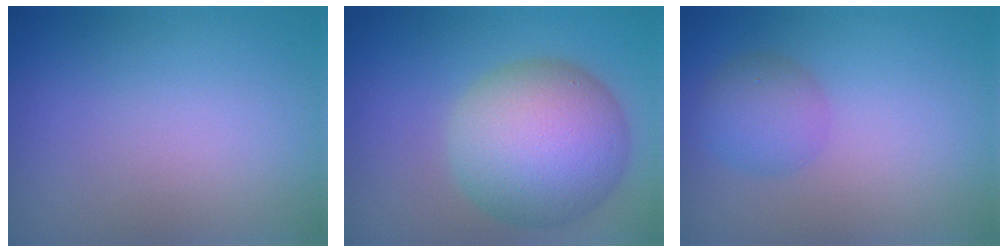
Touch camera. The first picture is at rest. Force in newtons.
{"total": 10.0, "press": 10.0, "slide": 0.2}
{"total": 2.8, "press": 2.8, "slide": 0.0}